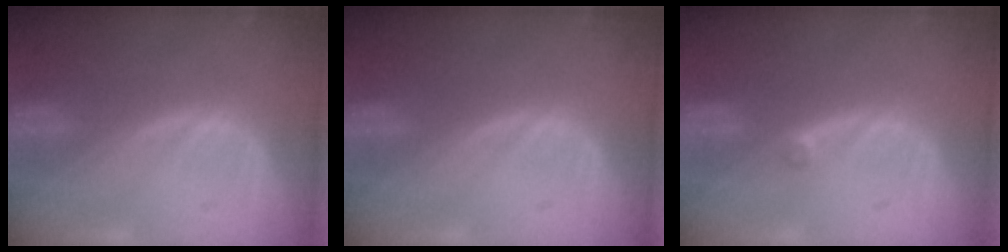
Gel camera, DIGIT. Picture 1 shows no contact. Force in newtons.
{"total": 0.0}
{"total": 1.0, "press": 0.8, "slide": 0.5}